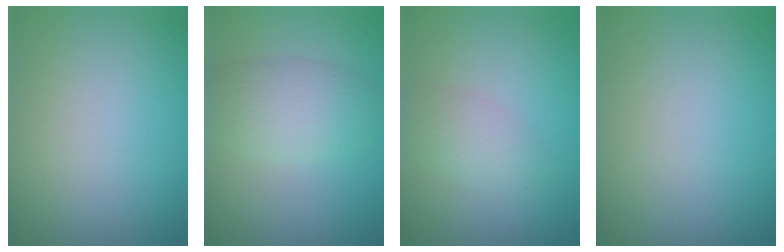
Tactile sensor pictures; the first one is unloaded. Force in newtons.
{"total": 4.1, "press": 4.1, "slide": 0.1}
{"total": 2.3, "press": 2.3, "slide": 0.1}
{"total": 0.0}